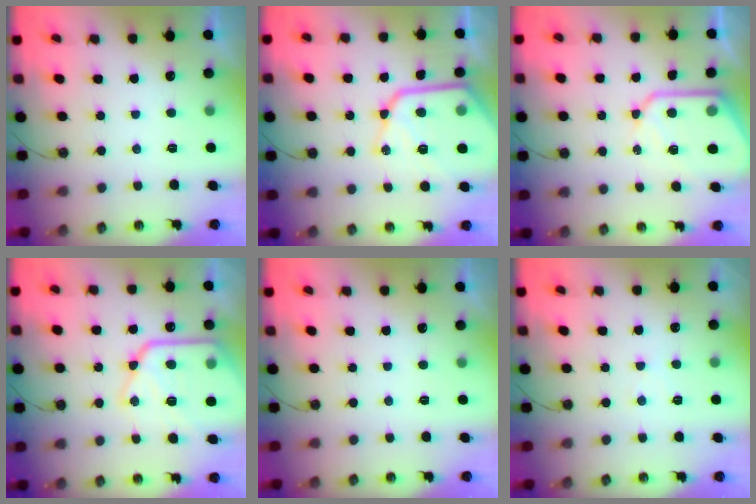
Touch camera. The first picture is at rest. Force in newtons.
{"total": 19.1, "press": 19.0, "slide": 1.7}
{"total": 13.5, "press": 13.4, "slide": 1.3}
{"total": 19.6, "press": 19.5, "slide": 1.1}
{"total": 0.0}
{"total": 4.0, "press": 3.9, "slide": 0.6}